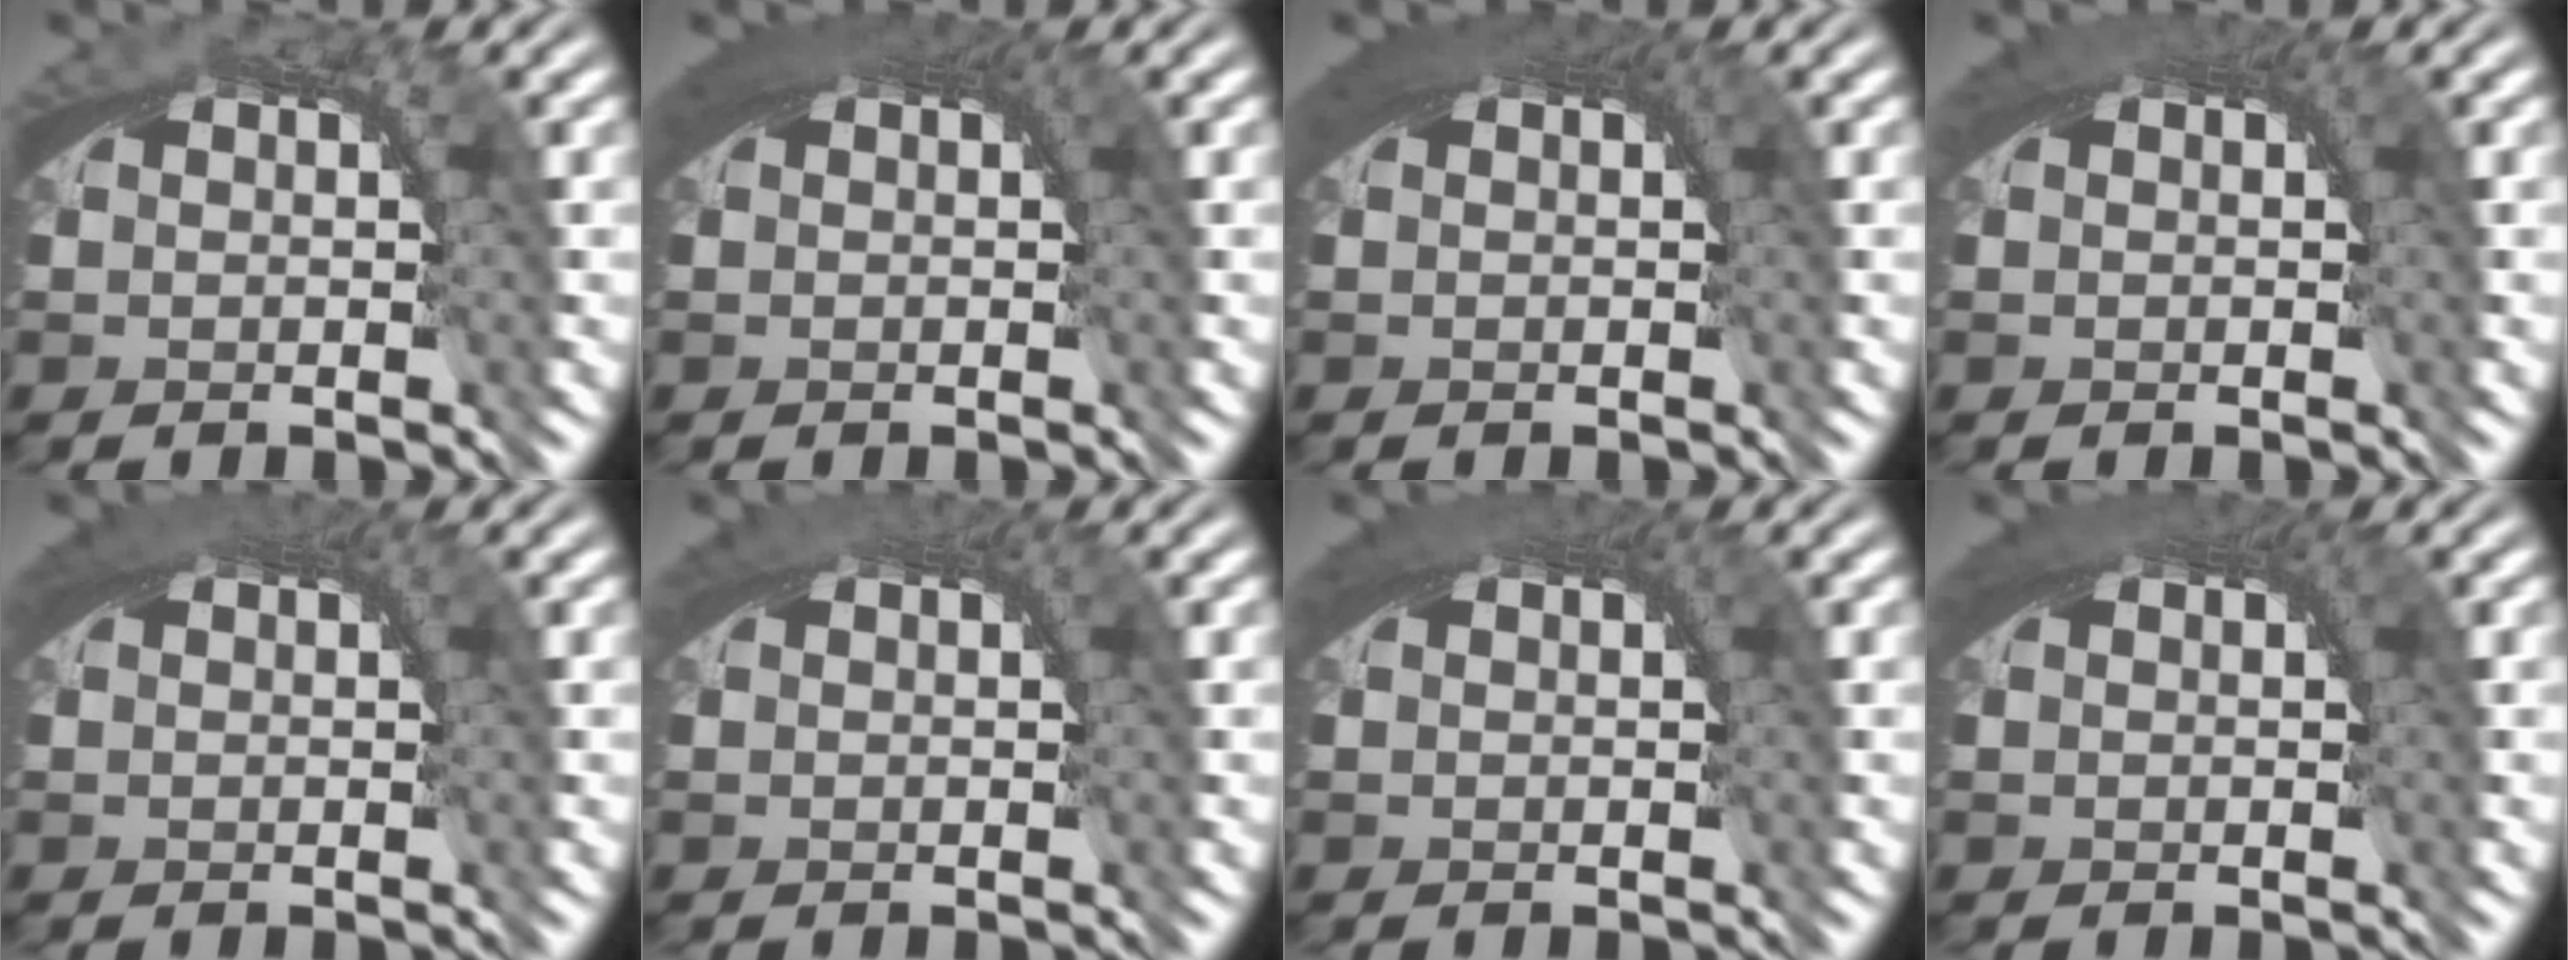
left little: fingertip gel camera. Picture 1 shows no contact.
{"total": 3.1, "force": [0.8, 1.6, 2.5], "torque": [-0.040, -0.006, 0.014]}
{"total": 3.2, "force": [0.9, 1.7, 2.6], "torque": [-0.041, -0.006, 0.016]}
{"total": 1.9, "force": [0.6, 1.1, 1.4], "torque": [-0.023, -0.005, 0.010]}
{"total": 2.2, "force": [0.6, 1.3, 1.7], "torque": [-0.026, -0.004, 0.010]}
{"total": 1.7, "force": [0.5, 1.1, 1.3], "torque": [-0.021, -0.005, 0.009]}
{"total": 2.5, "force": [0.6, 1.4, 1.9], "torque": [-0.031, -0.006, 0.011]}
{"total": 2.6, "force": [0.7, 1.5, 2.1], "torque": [-0.034, -0.005, 0.011]}